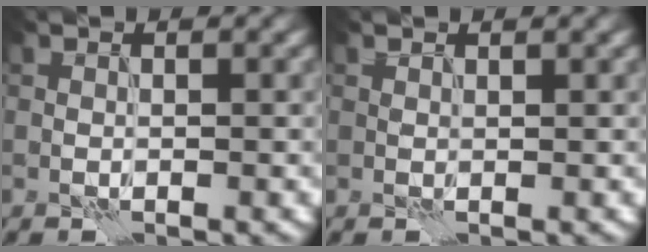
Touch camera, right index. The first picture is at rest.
{"total": 0.6, "force": [0.5, 0.1, 0.2], "torque": [-0.003, -0.002, 0.005]}